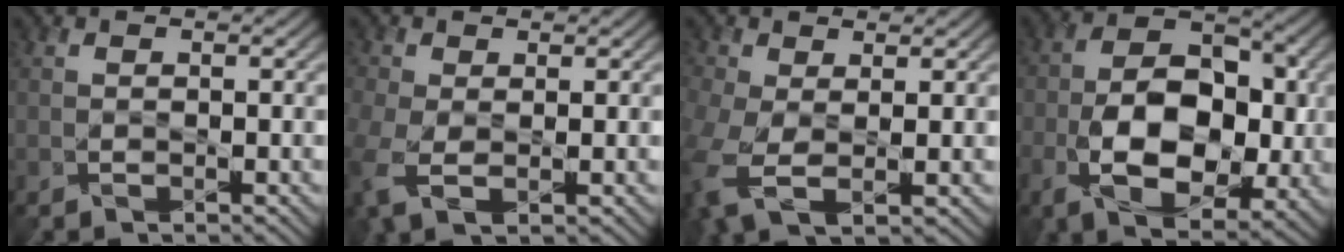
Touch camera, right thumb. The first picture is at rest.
{"total": 5.7, "force": [-1.5, 3.3, 4.3], "torque": [-0.129, -0.020, -0.032]}
{"total": 7.2, "force": [-1.5, 4.2, 5.6], "torque": [-0.154, -0.026, -0.029]}
{"total": 12.3, "force": [-2.5, 7.6, 9.4], "torque": [-0.177, -0.007, -0.046]}